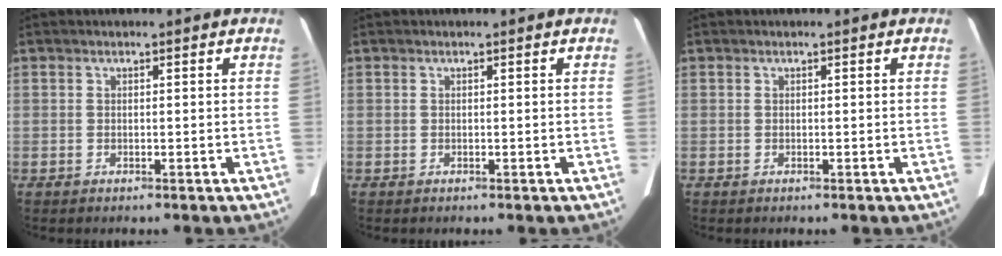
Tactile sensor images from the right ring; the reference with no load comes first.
{"total": 0.0}
{"total": 0.0}